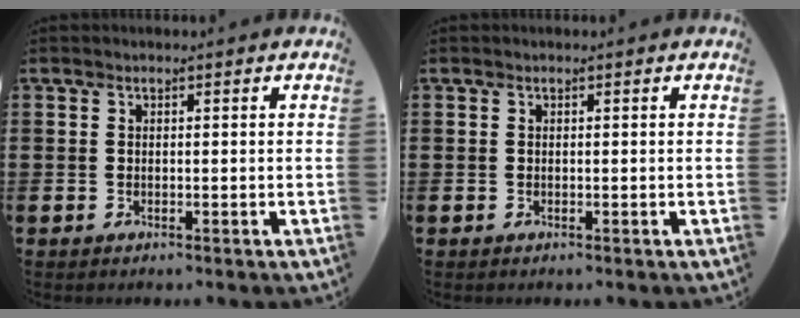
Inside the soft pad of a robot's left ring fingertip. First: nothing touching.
{"total": 0.0}